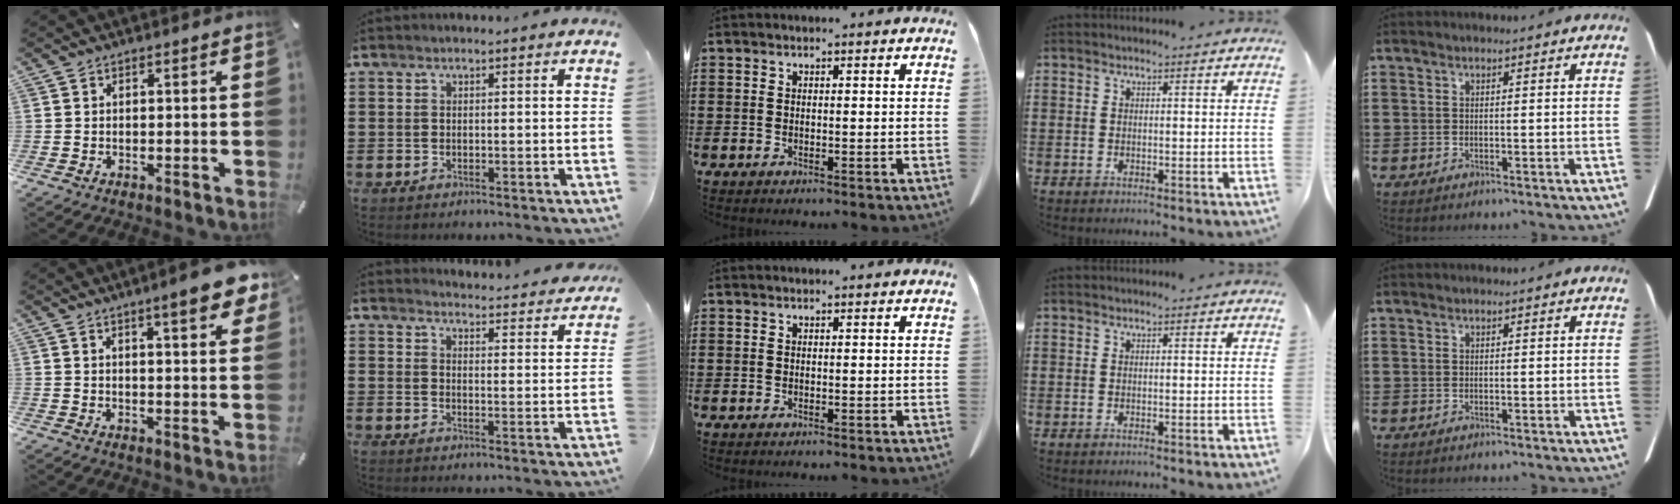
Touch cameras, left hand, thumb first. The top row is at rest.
{"thumb": {"total": 8.7, "force": [5.8, 1.7, 6.2], "torque": [-0.084, -0.031, 0.092]}, "index": {"total": 3.9, "force": [3.9, -0.1, 0.1], "torque": [-0.010, -0.031, 0.066]}}